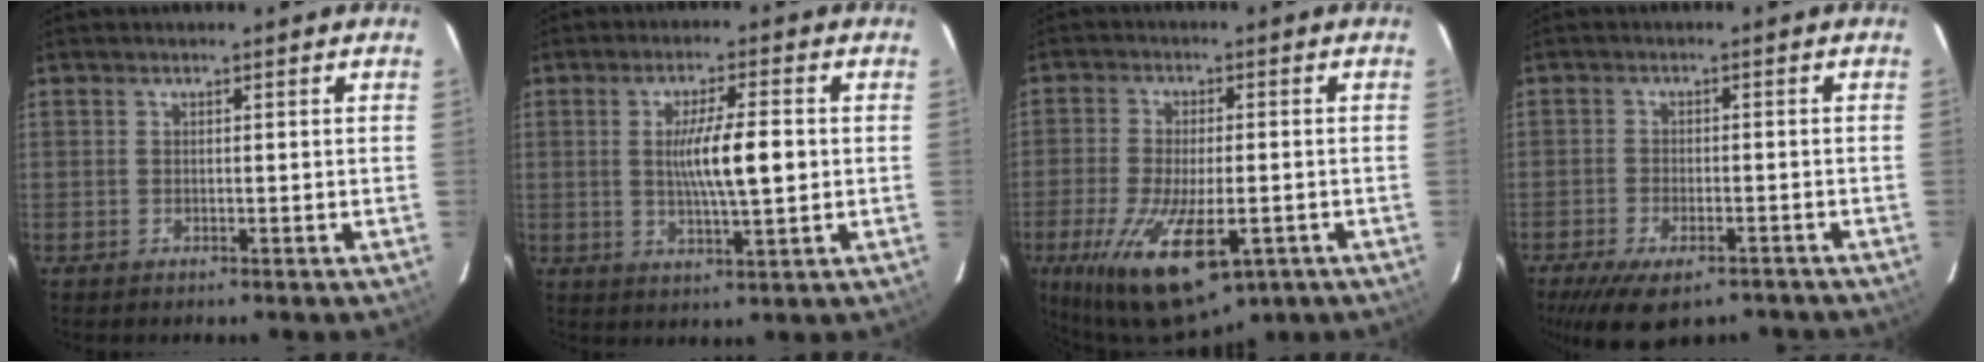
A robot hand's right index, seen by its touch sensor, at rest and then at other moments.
{"total": 8.5, "force": [0.3, 1.2, 8.4], "torque": [-0.143, -0.004, 0.009]}
{"total": 18.1, "force": [-8.5, 7.3, 14.2], "torque": [-0.284, -0.054, -0.130]}
{"total": 12.2, "force": [-8.9, 5.1, 6.6], "torque": [-0.141, -0.021, -0.136]}